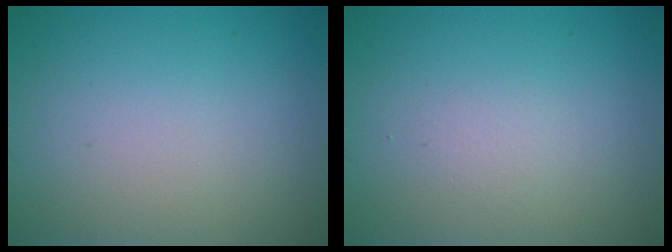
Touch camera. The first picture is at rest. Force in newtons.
{"total": 0.8, "press": 0.8, "slide": 0.0}